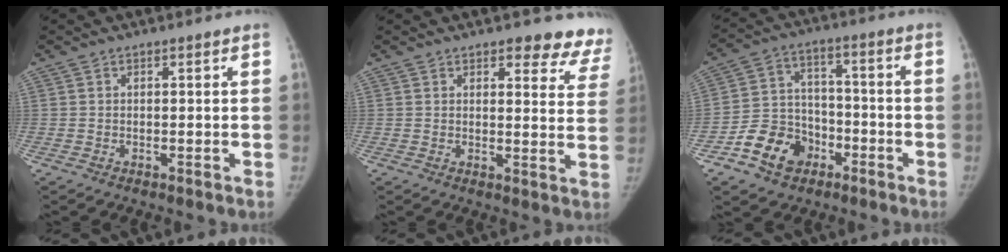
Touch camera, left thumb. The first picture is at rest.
{"total": 10.1, "force": [8.8, 3.9, 2.9], "torque": [0.021, -0.053, 0.071]}
{"total": 11.8, "force": [-6.2, 8.9, 4.7], "torque": [-0.049, 0.053, -0.106]}